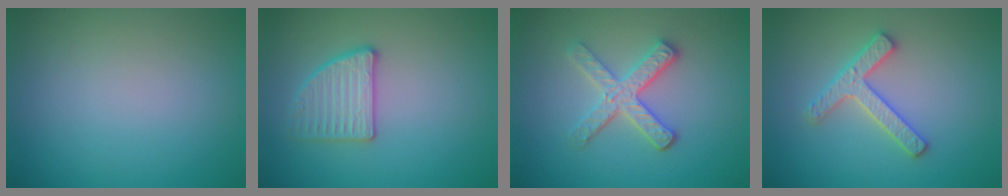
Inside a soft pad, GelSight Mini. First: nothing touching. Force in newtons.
{"total": 2.8, "press": 2.8, "slide": 0.3}
{"total": 3.5, "press": 3.0, "slide": 1.8}
{"total": 2.9, "press": 2.8, "slide": 0.6}